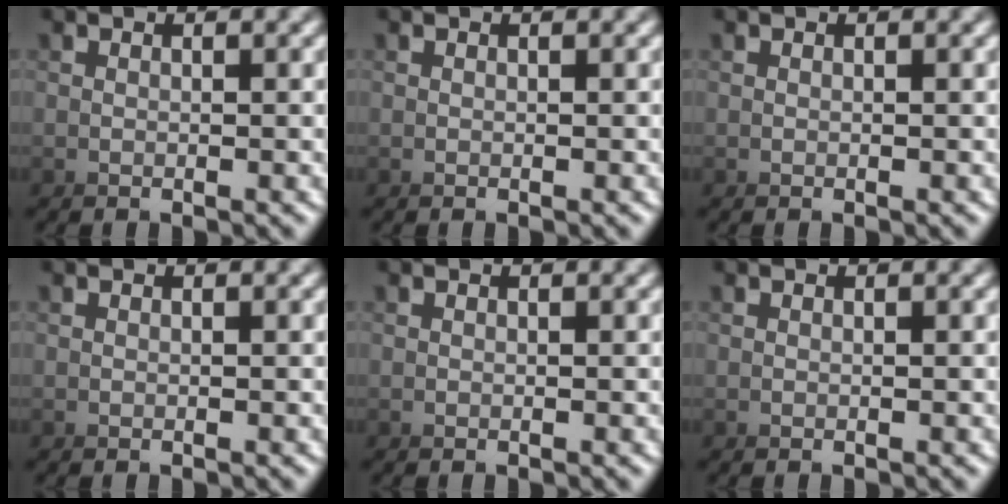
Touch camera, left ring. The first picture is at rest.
{"total": 0.0}
{"total": 0.0}
{"total": 0.0}
{"total": 0.0}
{"total": 0.0}